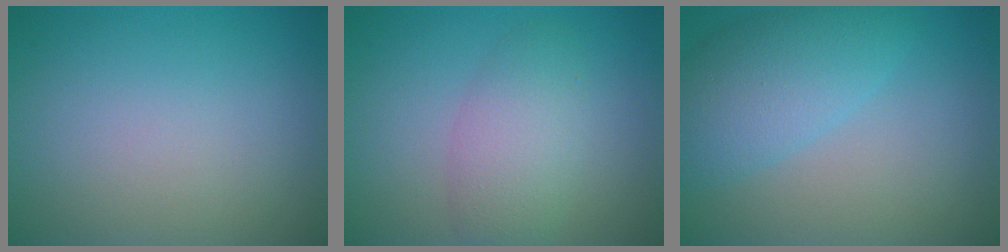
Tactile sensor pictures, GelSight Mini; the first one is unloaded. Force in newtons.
{"total": 3.8, "press": 3.8, "slide": 0.1}
{"total": 5.4, "press": 5.3, "slide": 0.2}